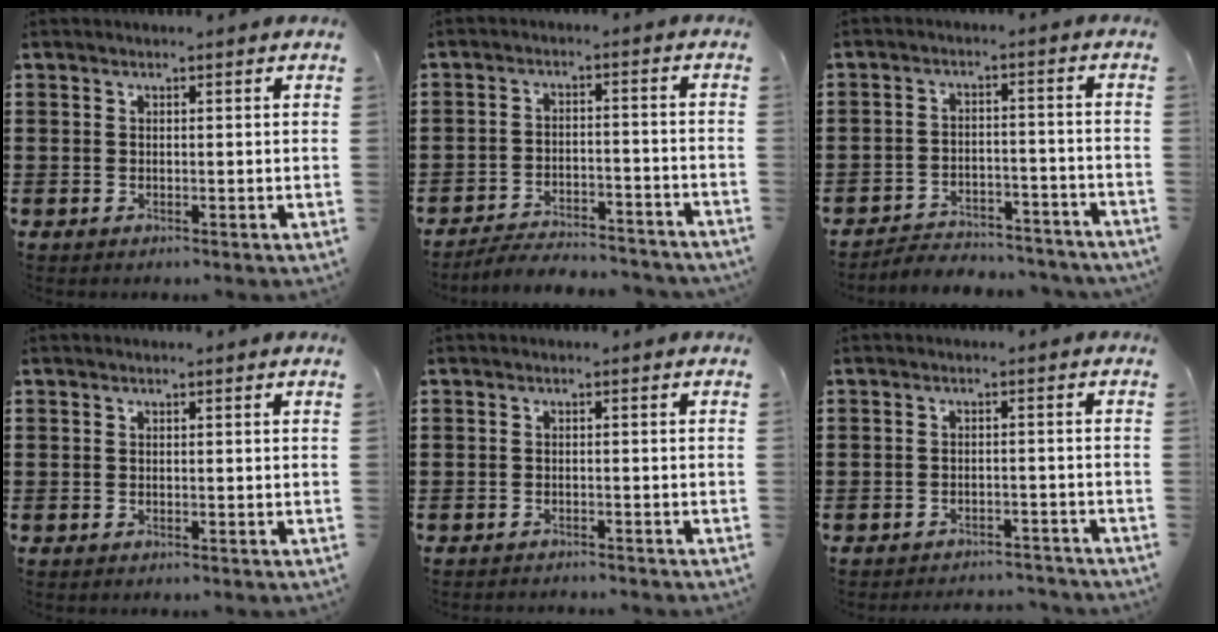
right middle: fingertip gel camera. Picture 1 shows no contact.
{"total": 4.7, "force": [-4.6, 0.3, 0.8], "torque": [-0.015, 0.004, -0.093]}
{"total": 4.3, "force": [-4.2, 0.6, 0.4], "torque": [-0.009, 0.009, -0.090]}
{"total": 0.0}
{"total": 0.9, "force": [-0.9, -0.1, 0.1], "torque": [-0.005, -0.002, -0.017]}
{"total": 2.3, "force": [-2.3, 0.1, 0.1], "torque": [-0.009, 0.000, -0.048]}